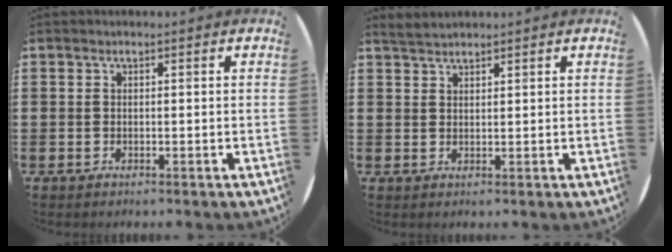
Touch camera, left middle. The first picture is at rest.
{"total": 1.9, "force": [1.9, 0.3, 0.3], "torque": [-0.009, 0.004, 0.036]}